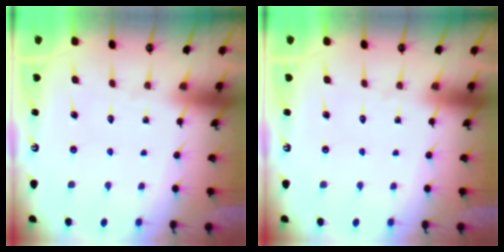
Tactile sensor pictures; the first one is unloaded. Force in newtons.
{"total": 0.0}